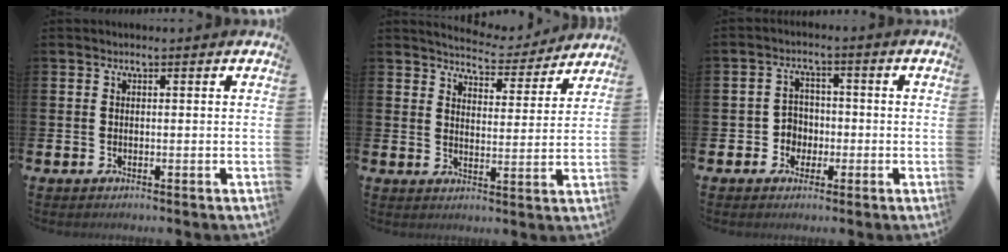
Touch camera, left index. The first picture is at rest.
{"total": 5.2, "force": [5.1, 1.0, 0.3], "torque": [-0.010, -0.042, 0.084]}
{"total": 3.4, "force": [-1.2, 3.1, 0.6], "torque": [-0.022, 0.004, -0.030]}